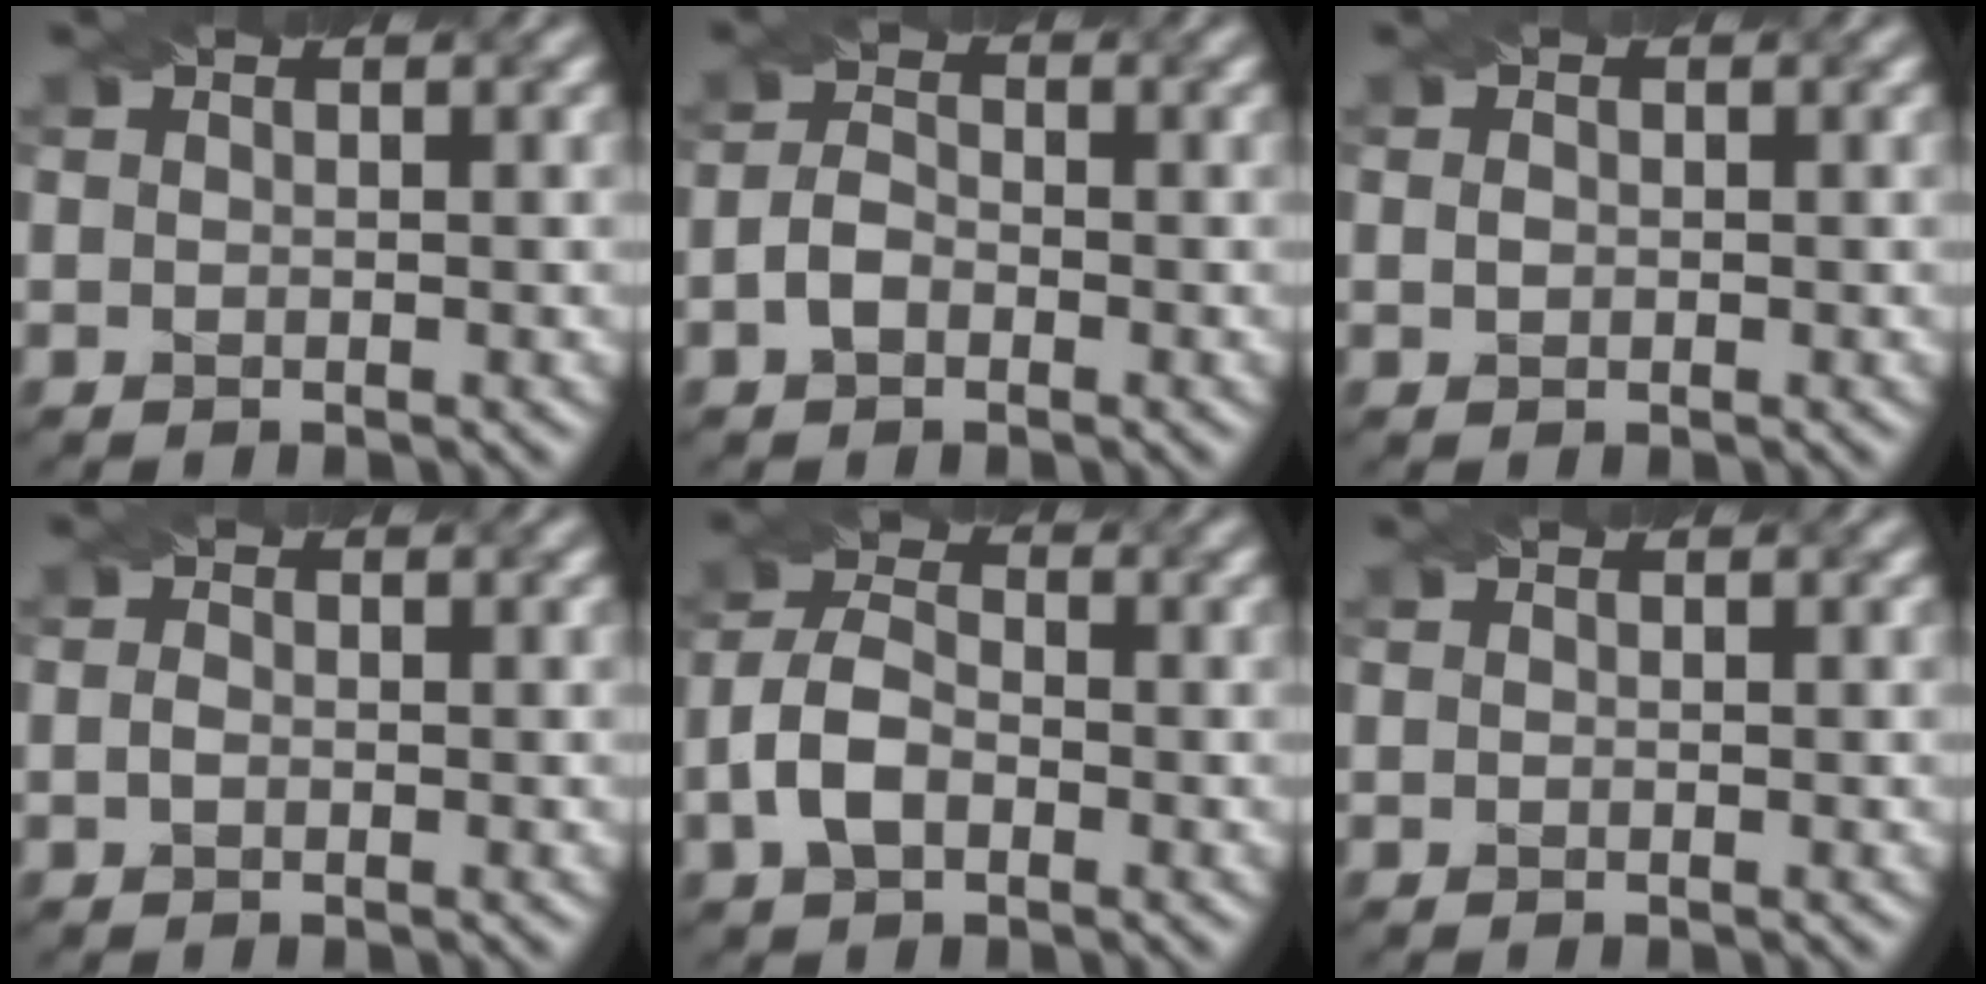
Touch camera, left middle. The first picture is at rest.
{"total": 2.0, "force": [-1.2, 1.1, 1.2], "torque": [-0.031, 0.005, -0.025]}
{"total": 0.7, "force": [-0.3, 0.5, 0.3], "torque": [-0.010, 0.001, -0.003]}
{"total": 0.8, "force": [-0.5, 0.3, 0.5], "torque": [-0.016, 0.001, -0.011]}
{"total": 4.0, "force": [-1.7, 2.3, 2.7], "torque": [-0.062, 0.007, -0.036]}
{"total": 0.0}